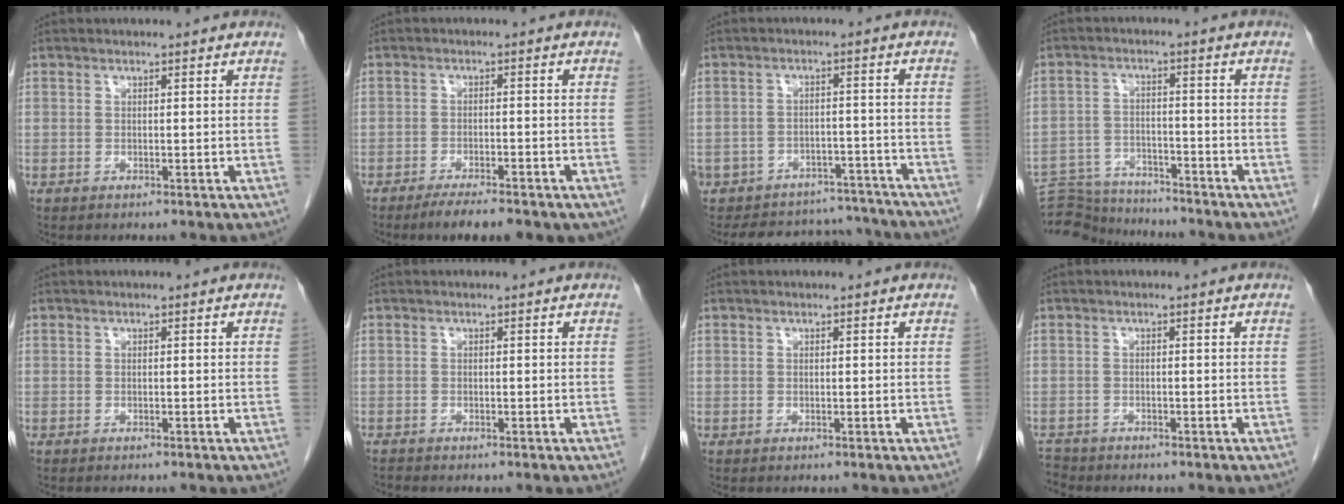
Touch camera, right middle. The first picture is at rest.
{"total": 7.2, "force": [-5.4, 1.8, 4.4], "torque": [-0.059, -0.010, -0.073]}
{"total": 14.6, "force": [-13.5, 5.2, 2.1], "torque": [-0.026, 0.030, -0.162]}
{"total": 11.3, "force": [-11.1, 1.8, 1.4], "torque": [-0.024, 0.011, -0.176]}
{"total": 1.1, "force": [-1.0, 0.1, 0.4], "torque": [-0.008, -0.002, -0.012]}
{"total": 0.5, "force": [-0.5, -0.1, -0.1], "torque": [-0.006, -0.005, -0.013]}
{"total": 0.0}
{"total": 2.4, "force": [-2.3, 0.6, -0.3], "torque": [0.001, -0.009, -0.043]}